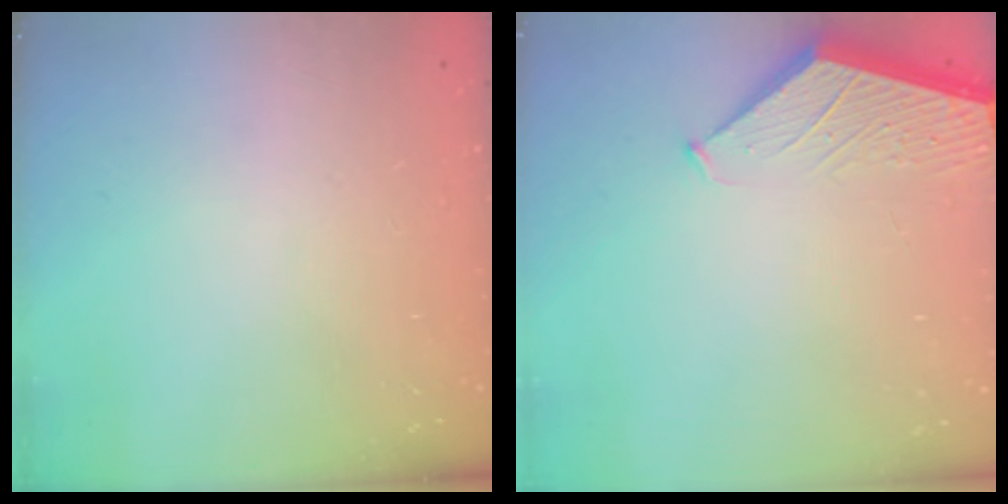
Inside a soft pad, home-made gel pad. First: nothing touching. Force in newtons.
{"total": 1.9, "press": 1.9, "slide": 0.2}